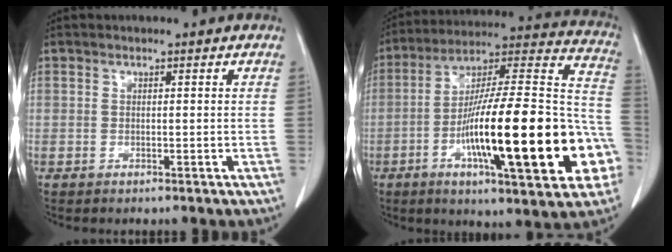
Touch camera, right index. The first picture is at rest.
{"total": 29.5, "force": [-8.4, 4.7, 27.9], "torque": [-0.378, 0.003, -0.133]}